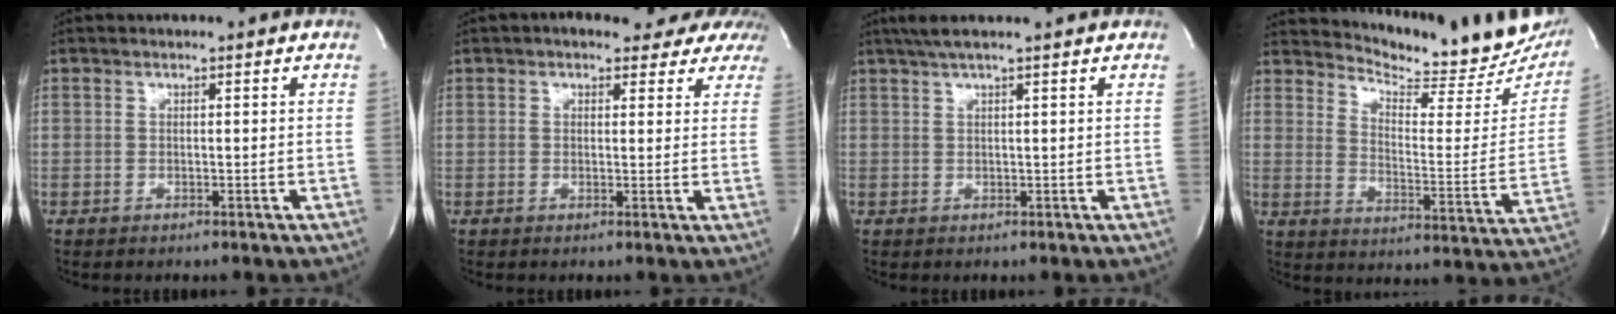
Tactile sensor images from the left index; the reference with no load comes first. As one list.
[{"total": 10.0, "force": [8.5, 3.7, 3.6], "torque": [-0.022, 0.022, 0.082]}, {"total": 4.5, "force": [3.5, -0.8, 2.7], "torque": [-0.047, 0.026, 0.064]}, {"total": 19.4, "force": [18.1, 4.5, 5.4], "torque": [-0.067, -0.077, 0.219]}]